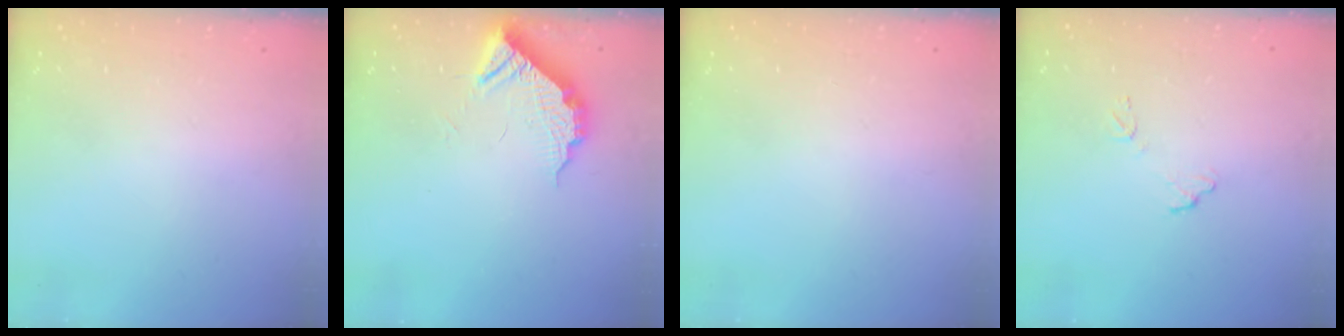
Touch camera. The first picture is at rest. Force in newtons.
{"total": 9.5, "press": 9.5, "slide": 0.5}
{"total": 0.0}
{"total": 6.4, "press": 6.4, "slide": 0.3}